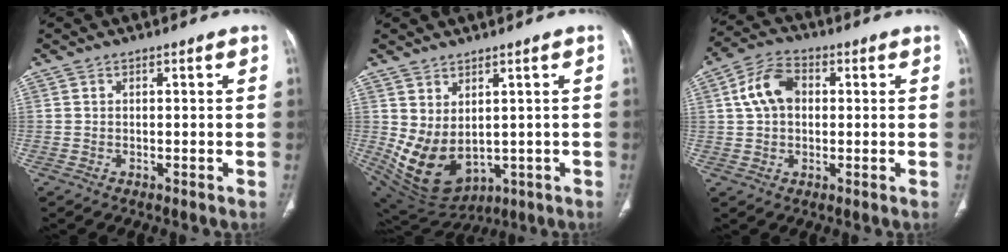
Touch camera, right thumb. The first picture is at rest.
{"total": 11.0, "force": [0.4, 7.2, 8.4], "torque": [-0.141, -0.015, 0.046]}
{"total": 8.5, "force": [1.4, 5.9, 5.9], "torque": [-0.106, 0.020, 0.021]}